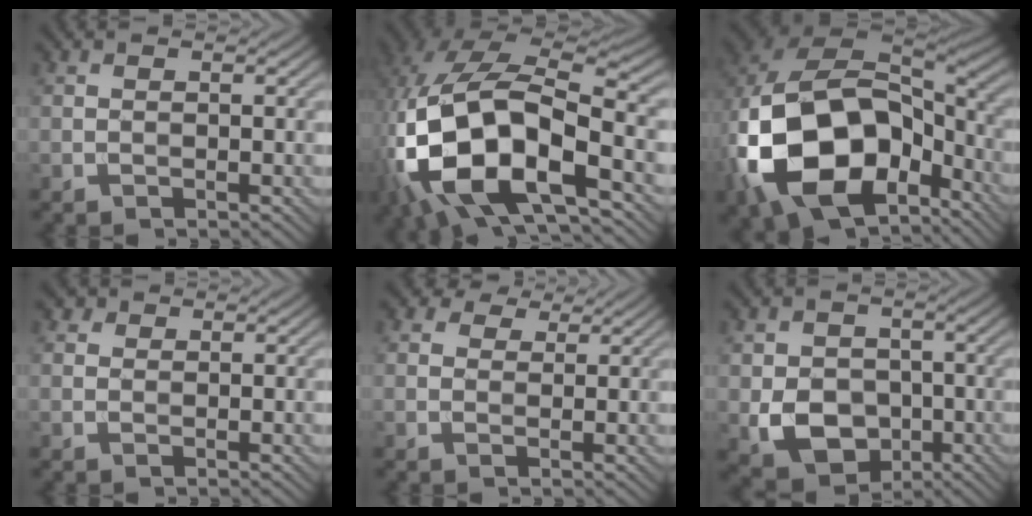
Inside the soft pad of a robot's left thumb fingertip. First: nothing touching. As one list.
[{"total": 19.5, "force": [-6.1, 10.0, 15.5], "torque": [-0.342, -0.031, -0.089]}, {"total": 20.1, "force": [-5.8, 13.7, 13.5], "torque": [-0.305, -0.044, -0.080]}, {"total": 1.4, "force": [0.9, 0.9, 0.4], "torque": [-0.008, 0.004, 0.012]}, {"total": 3.8, "force": [2.7, 2.2, 1.6], "torque": [-0.035, 0.000, 0.045]}, {"total": 7.6, "force": [-2.0, 6.0, 4.1], "torque": [-0.086, -0.017, -0.041]}]